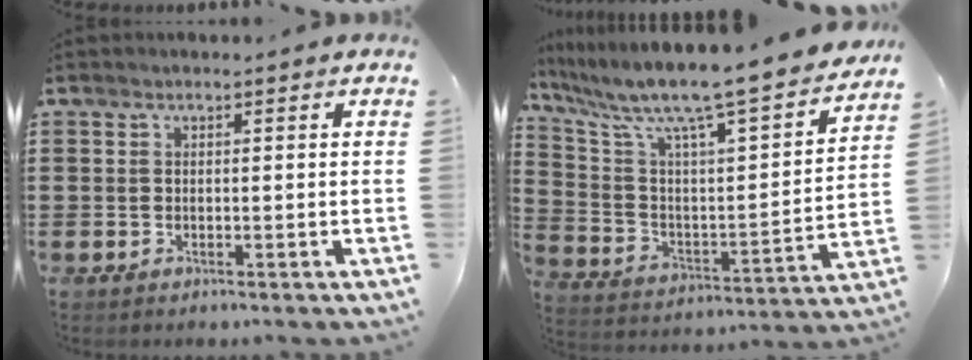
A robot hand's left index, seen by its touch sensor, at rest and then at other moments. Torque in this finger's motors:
{"motor_torque": [2.14, 0.00, 1.05, 0.21]}